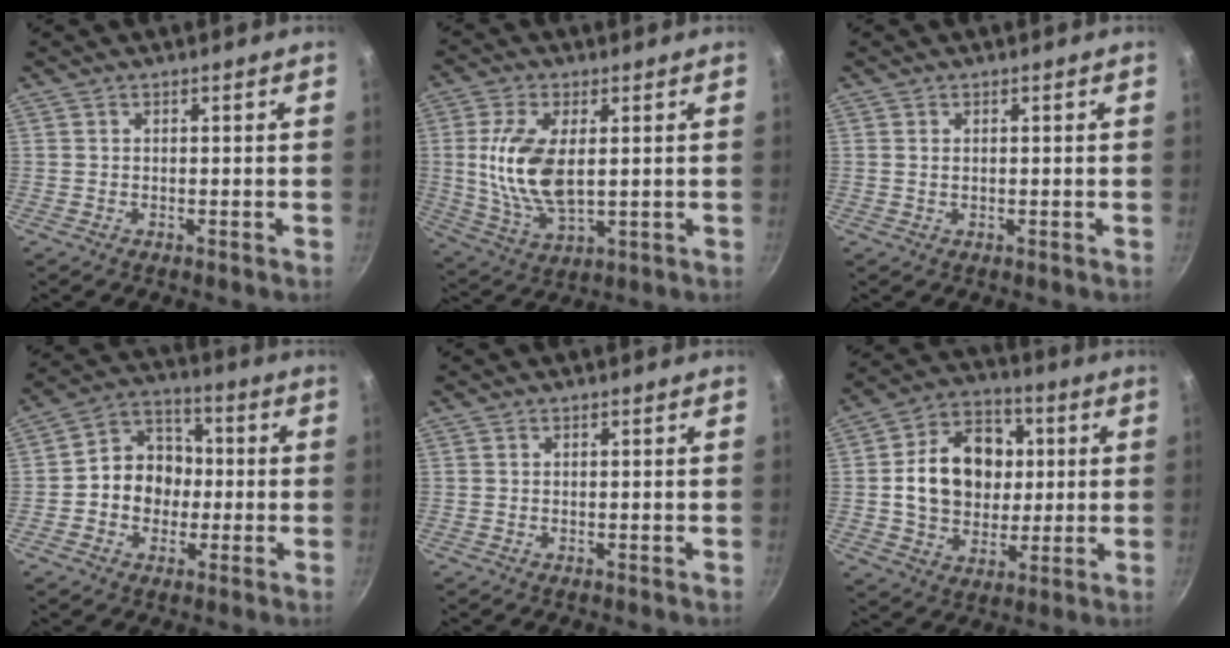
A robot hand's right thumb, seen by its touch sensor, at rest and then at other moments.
{"total": 12.9, "force": [1.4, 6.5, 11.1], "torque": [-0.214, -0.009, 0.031]}
{"total": 0.7, "force": [0.2, 0.5, 0.6], "torque": [-0.009, 0.001, 0.002]}
{"total": 10.8, "force": [-1.0, 9.2, 5.5], "torque": [-0.040, 0.031, -0.034]}
{"total": 0.0}
{"total": 17.0, "force": [1.6, 13.4, 10.4], "torque": [-0.132, 0.020, 0.024]}